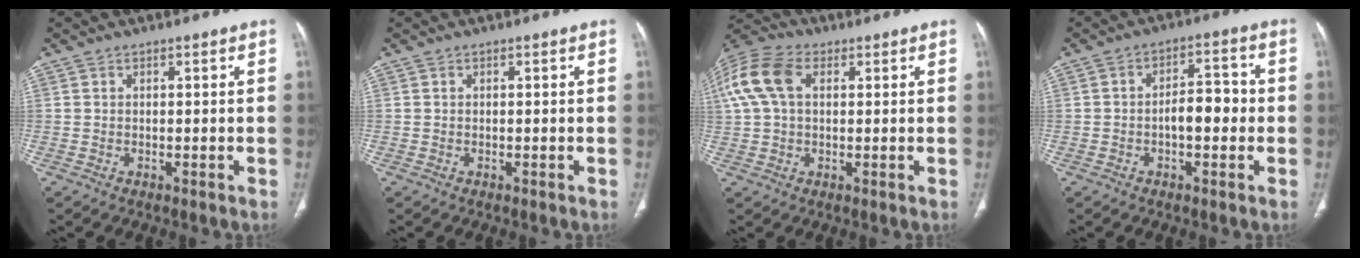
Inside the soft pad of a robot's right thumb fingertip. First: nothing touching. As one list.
[{"total": 0.0}, {"total": 13.7, "force": [3.7, 8.9, 9.7], "torque": [-0.230, 0.030, 0.068]}, {"total": 6.7, "force": [-1.1, 3.4, 5.6], "torque": [-0.072, 0.027, -0.021]}]